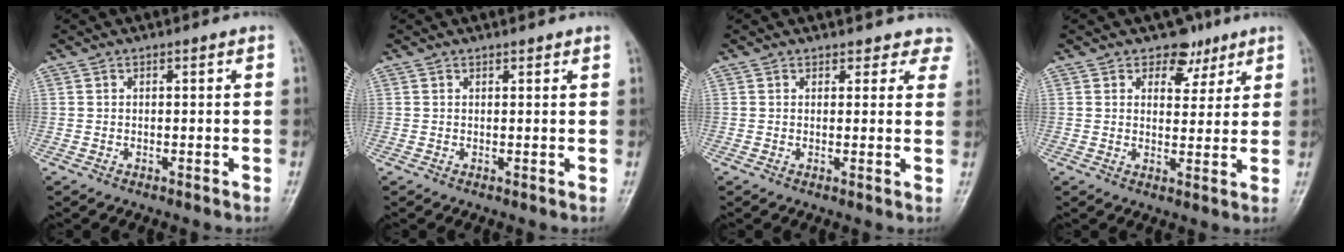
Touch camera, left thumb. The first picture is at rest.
{"total": 0.9, "force": [0.8, 0.3, 0.1], "torque": [-0.002, -0.005, 0.012]}
{"total": 5.6, "force": [4.9, 2.7, -0.6], "torque": [0.060, -0.021, 0.027]}
{"total": 5.5, "force": [3.7, 3.8, 1.3], "torque": [0.015, -0.018, 0.055]}